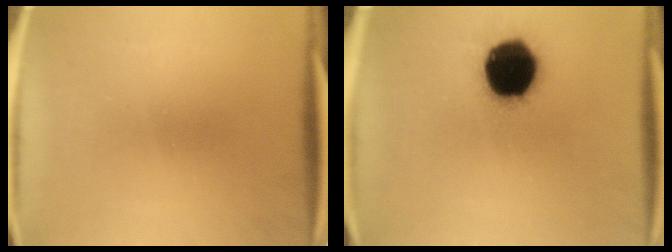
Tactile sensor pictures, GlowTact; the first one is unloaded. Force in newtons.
{"total": 19.1}